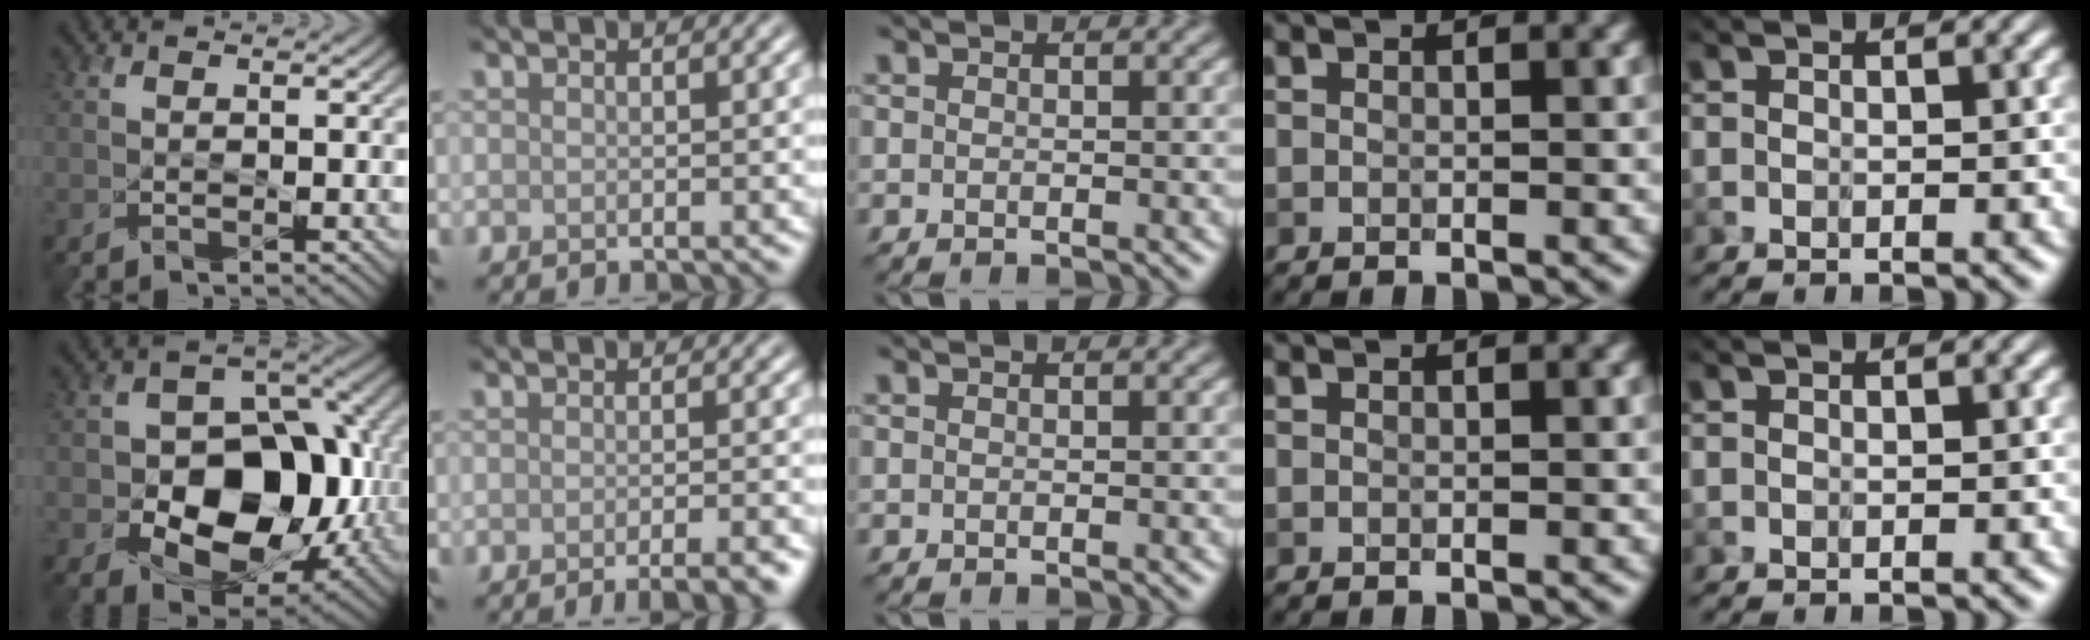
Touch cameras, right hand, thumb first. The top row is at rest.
{"thumb": {"total": 15.2, "force": [-3.5, 10.6, 10.3], "torque": [-0.139, -0.014, -0.065]}, "index": {"total": 4.5, "force": [-2.6, 1.2, 3.4], "torque": [-0.023, 0.007, -0.031]}}